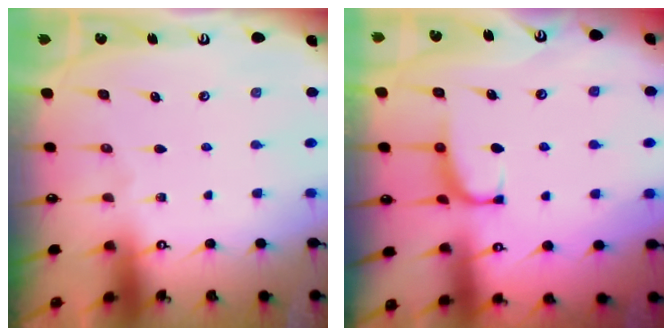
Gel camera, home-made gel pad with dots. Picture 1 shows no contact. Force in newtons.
{"total": 1.5, "press": 1.3, "slide": 0.7}